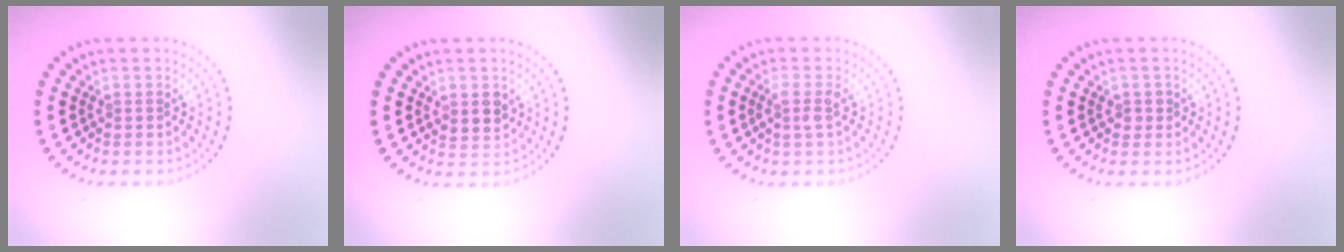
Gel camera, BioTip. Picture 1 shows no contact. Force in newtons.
{"total": 1.9, "press": 1.8, "slide": 0.6}
{"total": 1.5, "press": 1.2, "slide": 0.9}
{"total": 0.8, "press": 0.7, "slide": 0.4}